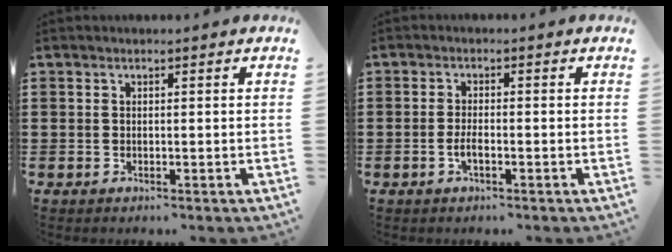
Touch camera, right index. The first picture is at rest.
{"total": 2.0, "force": [-0.8, 0.5, 1.8], "torque": [-0.034, 0.000, -0.014]}